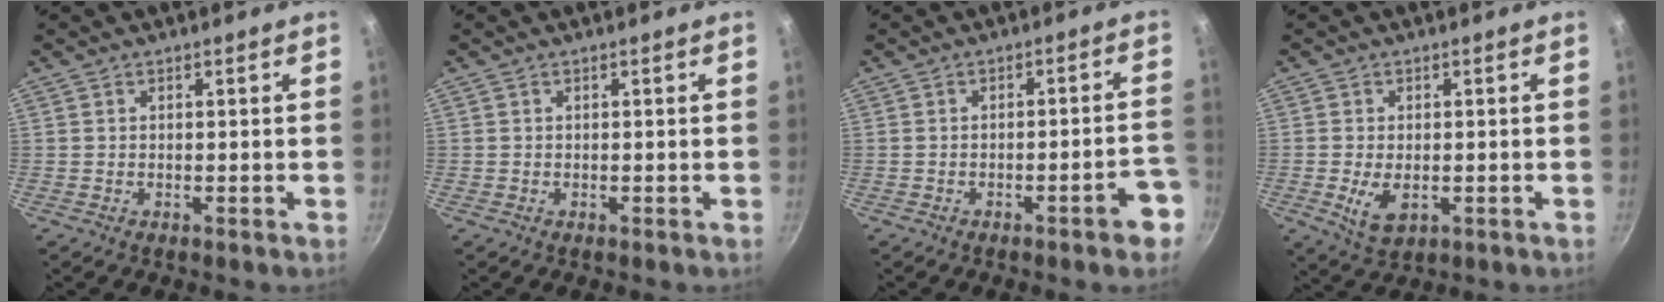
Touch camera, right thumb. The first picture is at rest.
{"total": 0.0}
{"total": 6.4, "force": [-3.5, 1.4, 5.2], "torque": [-0.055, 0.039, -0.037]}
{"total": 5.7, "force": [-1.2, 3.4, 4.5], "torque": [-0.081, -0.008, -0.015]}